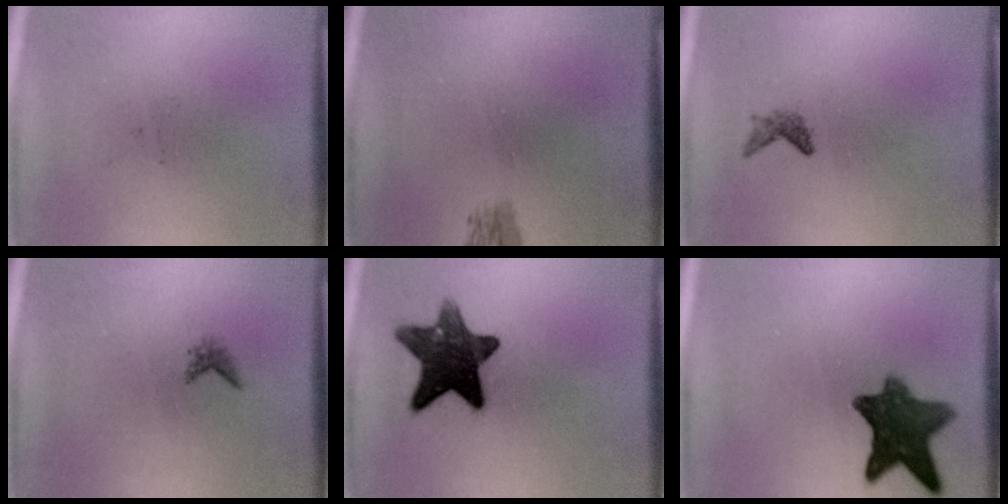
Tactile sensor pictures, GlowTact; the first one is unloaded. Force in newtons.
{"total": 1.3}
{"total": 1.1}
{"total": 0.9}
{"total": 12.3}
{"total": 9.9}